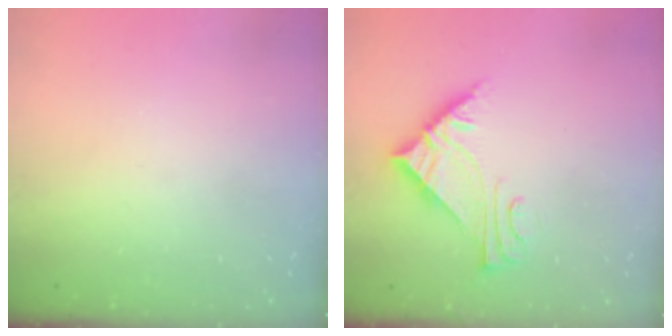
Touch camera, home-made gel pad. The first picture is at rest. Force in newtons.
{"total": 6.5, "press": 6.5, "slide": 0.7}